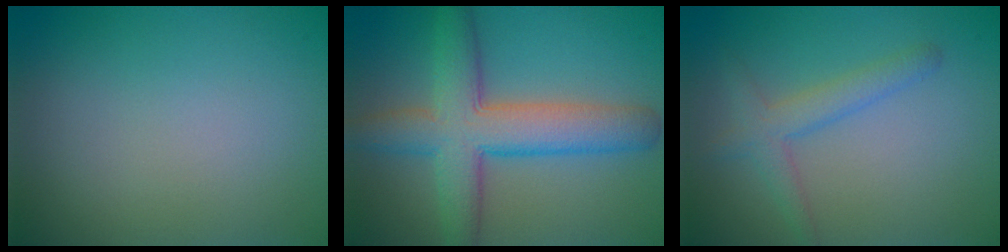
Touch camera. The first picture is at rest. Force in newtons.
{"total": 7.4, "press": 7.4, "slide": 0.4}
{"total": 2.0, "press": 2.0, "slide": 0.1}